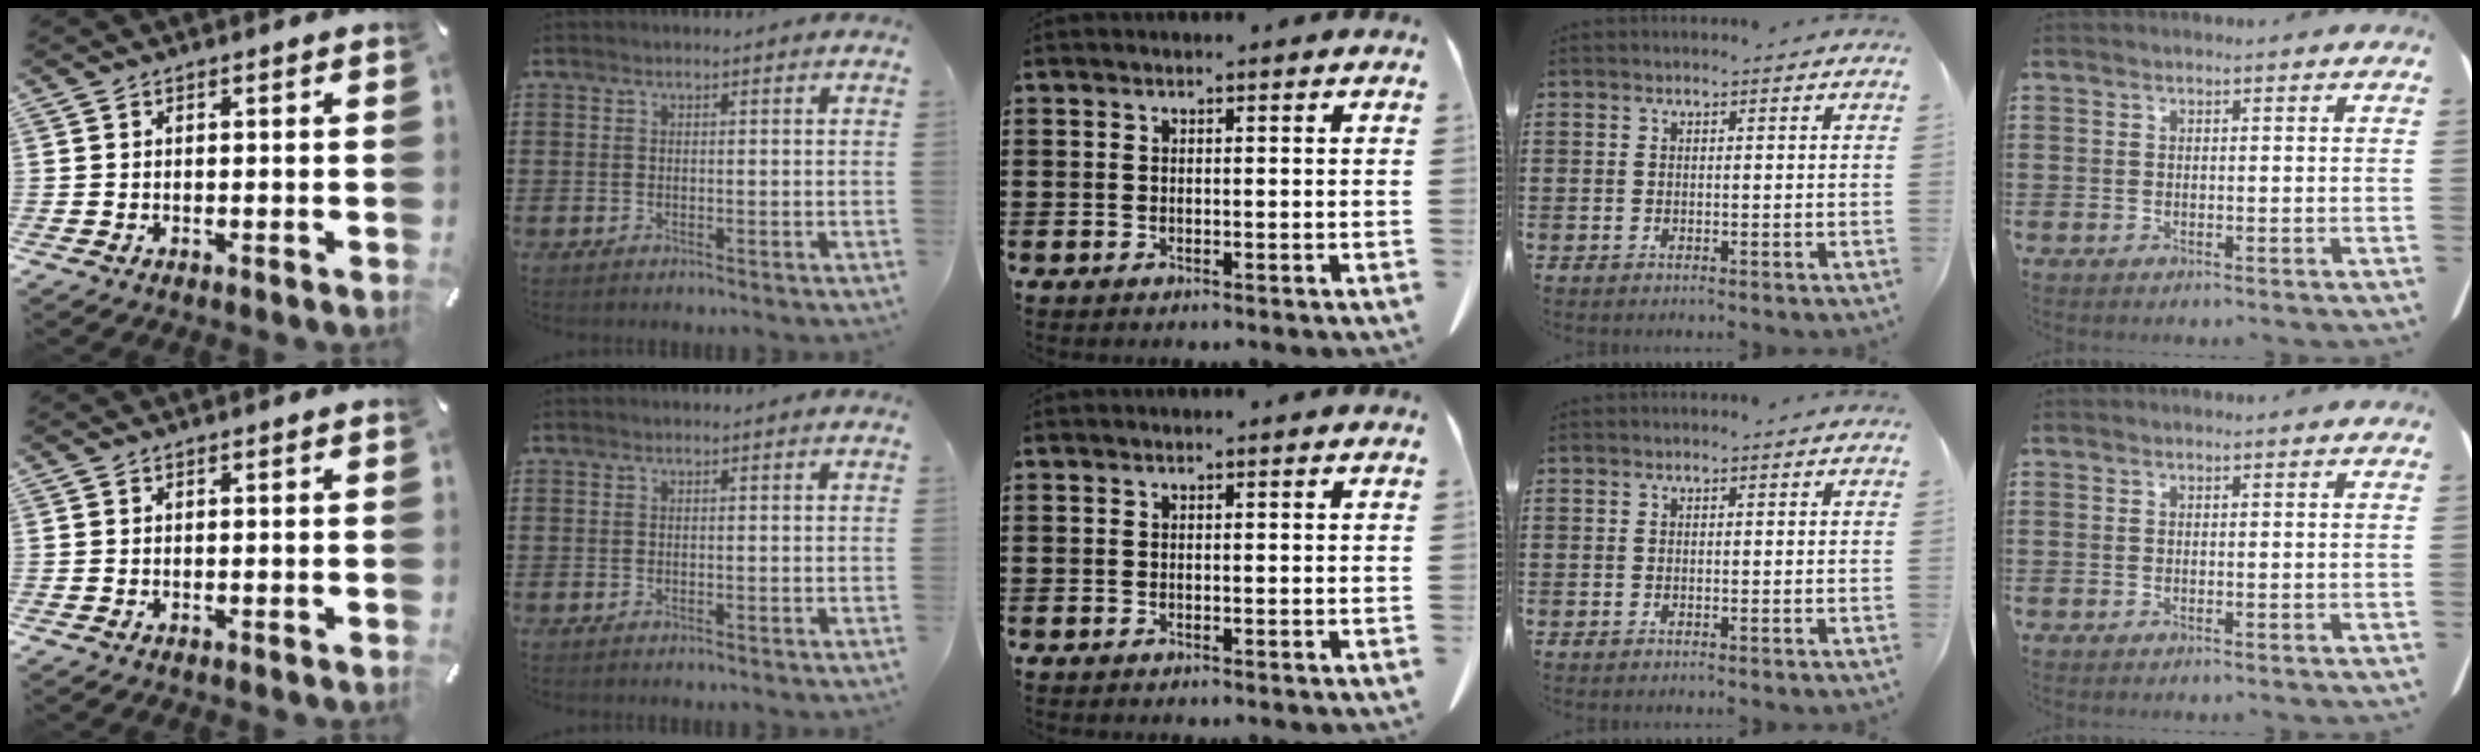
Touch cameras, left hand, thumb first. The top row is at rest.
{}